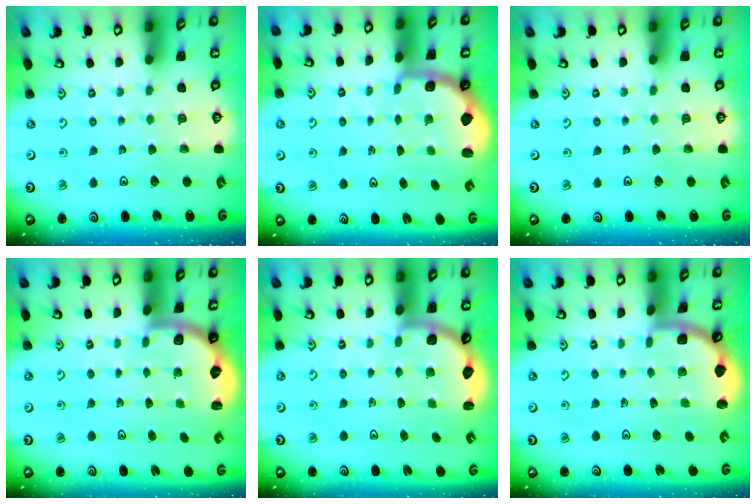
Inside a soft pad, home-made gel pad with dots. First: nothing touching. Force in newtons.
{"total": 2.1, "press": 1.3, "slide": 1.6}
{"total": 0.0}
{"total": 2.2, "press": 2.1, "slide": 0.8}
{"total": 3.4, "press": 2.7, "slide": 2.1}
{"total": 1.8, "press": 1.8, "slide": 0.0}